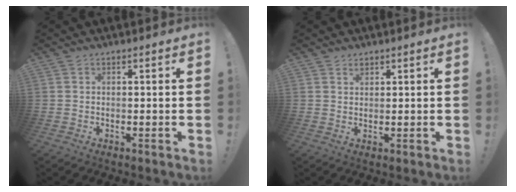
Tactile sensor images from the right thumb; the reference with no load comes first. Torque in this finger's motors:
{"motor_torque": [-0.15, 0.14, -0.04, -0.02, -0.03]}